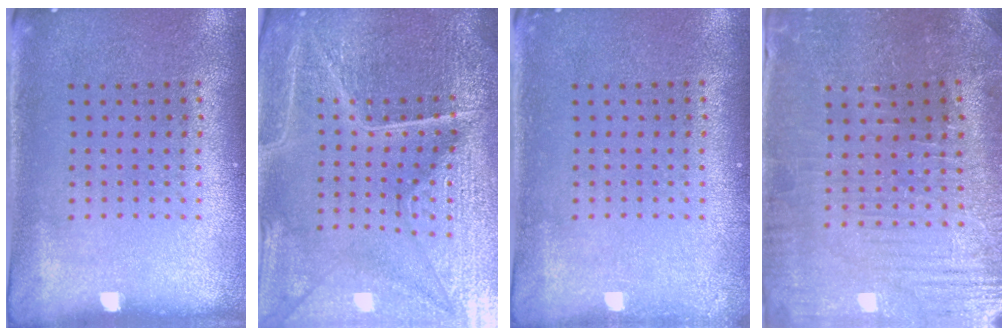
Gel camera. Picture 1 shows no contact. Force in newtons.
{"total": 6.2, "press": 5.5, "slide": 2.8}
{"total": 0.6, "press": 0.6, "slide": 0.1}
{"total": 1.6, "press": 1.6, "slide": 0.4}